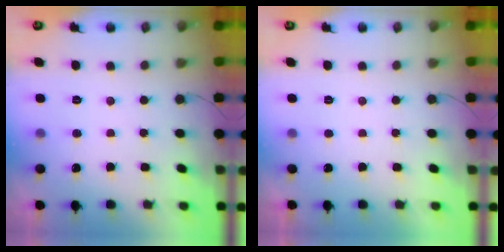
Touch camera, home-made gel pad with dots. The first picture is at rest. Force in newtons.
{"total": 2.4, "press": 2.3, "slide": 0.4}